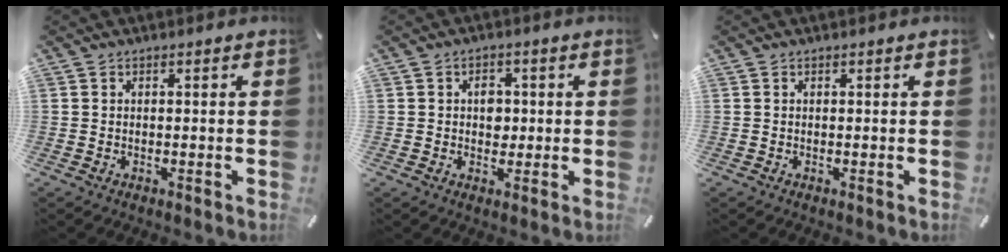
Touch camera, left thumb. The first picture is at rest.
{"total": 3.9, "force": [0.1, 3.2, 2.2], "torque": [-0.012, -0.005, -0.006]}
{"total": 0.0}